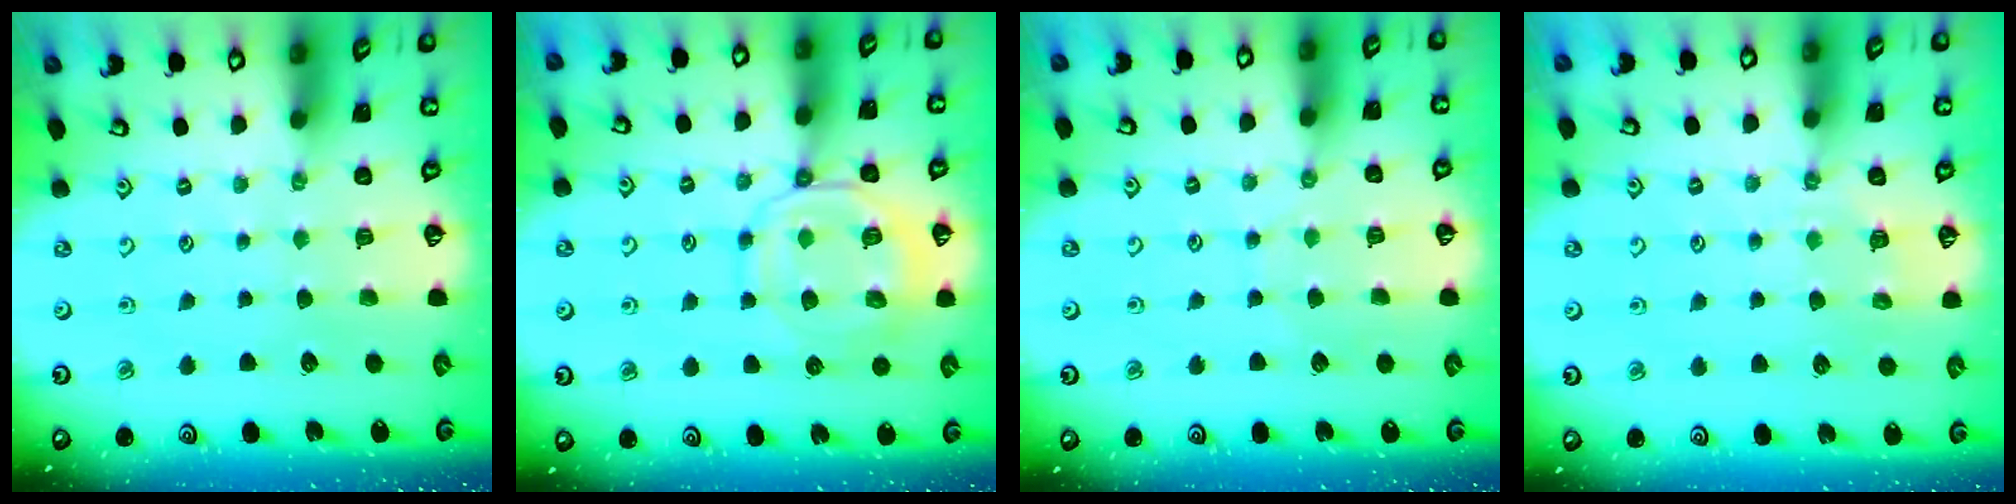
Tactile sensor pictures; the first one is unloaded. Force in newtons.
{"total": 10.2, "press": 10.1, "slide": 1.3}
{"total": 4.3, "press": 4.3, "slide": 0.5}
{"total": 4.2, "press": 4.1, "slide": 0.9}